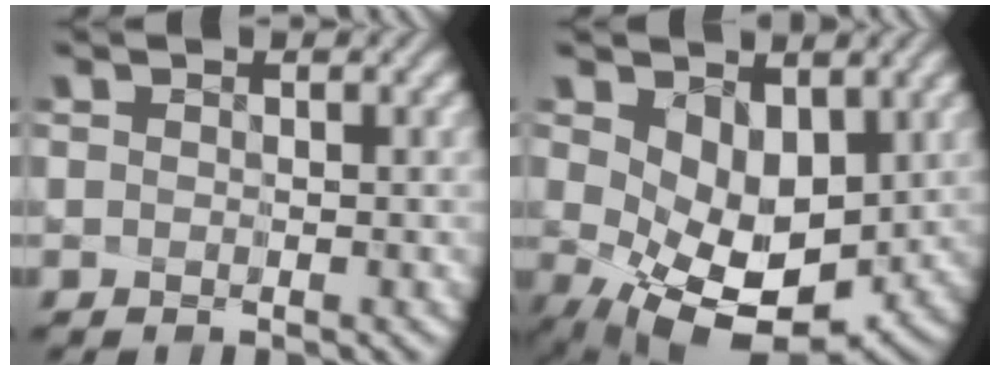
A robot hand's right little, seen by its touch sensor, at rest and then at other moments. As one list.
[{"total": 8.1, "force": [0.3, 5.1, 6.3], "torque": [-0.098, -0.035, 0.032]}]